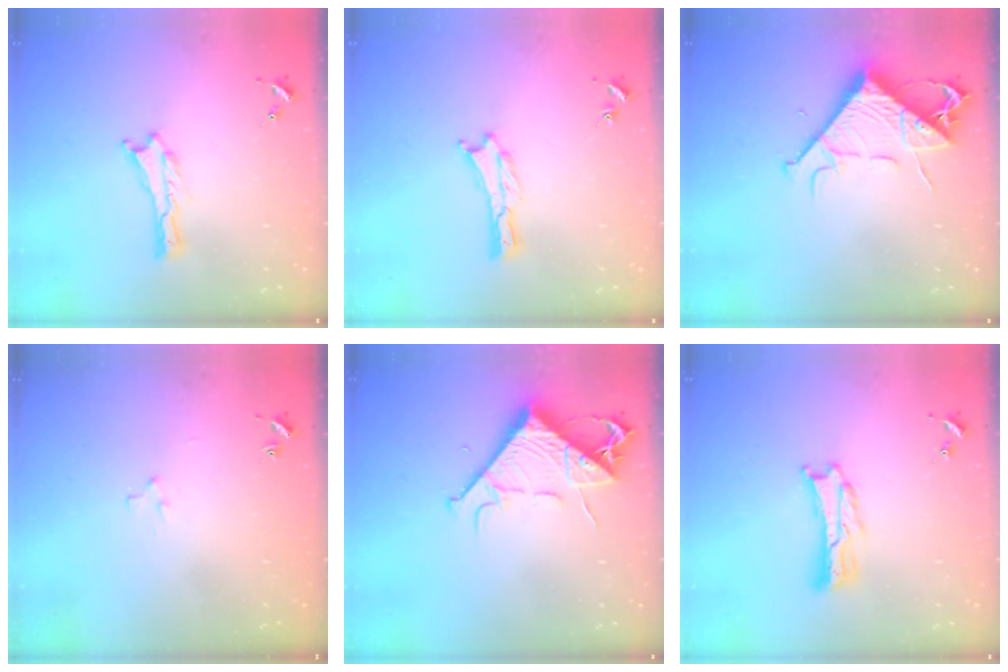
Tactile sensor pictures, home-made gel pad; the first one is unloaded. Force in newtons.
{"total": 0.0}
{"total": 8.4, "press": 8.3, "slide": 1.1}
{"total": 2.2, "press": 2.2, "slide": 0.2}
{"total": 8.4, "press": 8.3, "slide": 1.1}
{"total": 2.8, "press": 2.7, "slide": 0.4}